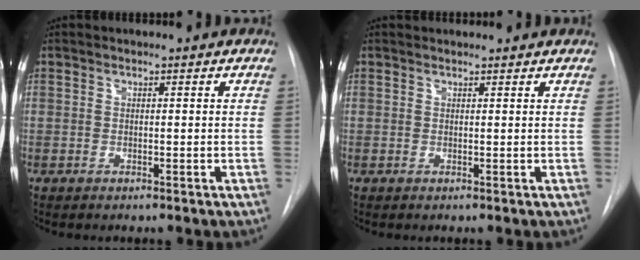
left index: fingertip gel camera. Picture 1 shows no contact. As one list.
[{"total": 2.0, "force": [1.9, 0.3, 0.3], "torque": [-0.004, 0.021, 0.021]}]